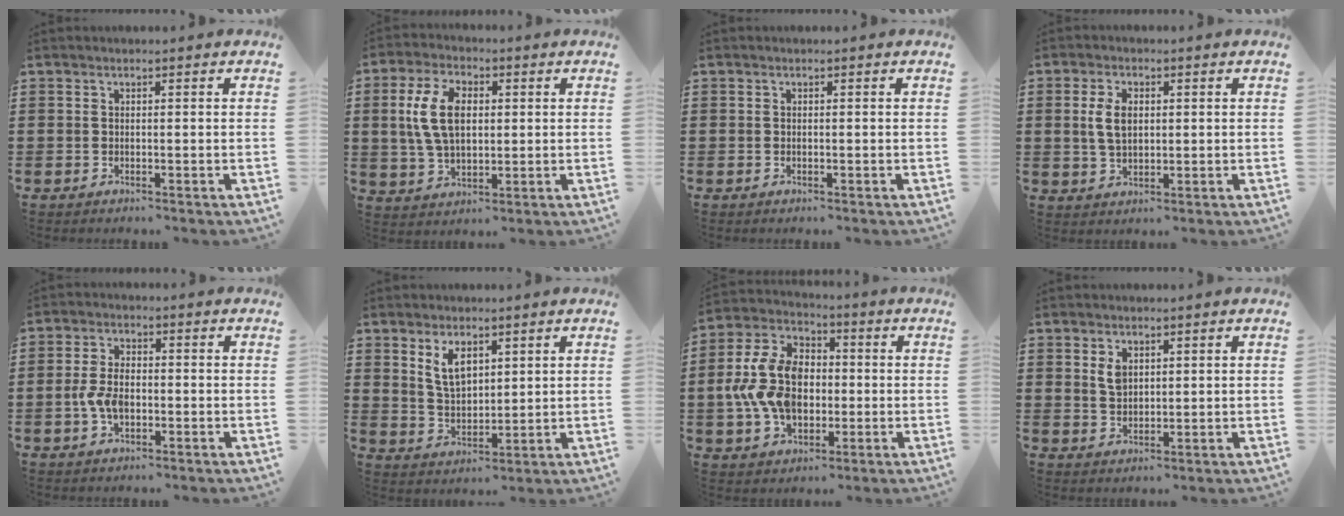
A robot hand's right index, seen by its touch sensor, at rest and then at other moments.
{"total": 8.9, "force": [1.3, 5.1, 7.2], "torque": [-0.173, 0.011, 0.015]}
{"total": 0.0}
{"total": 4.9, "force": [0.8, 2.8, 4.0], "torque": [-0.091, 0.009, 0.011]}
{"total": 4.8, "force": [-1.1, 2.7, 3.8], "torque": [-0.098, -0.007, -0.025]}
{"total": 5.6, "force": [2.8, 2.9, 3.9], "torque": [-0.079, 0.005, 0.049]}
{"total": 12.0, "force": [-0.9, 8.4, 8.5], "torque": [-0.208, 0.011, -0.018]}
{"total": 2.8, "force": [1.4, 1.6, 1.8], "torque": [-0.042, 0.003, 0.026]}